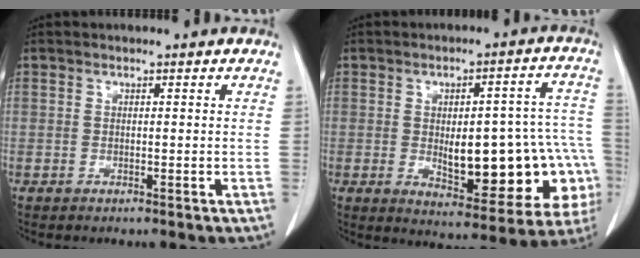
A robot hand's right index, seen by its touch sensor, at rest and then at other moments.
{"total": 19.7, "force": [-3.4, 7.3, 18.0], "torque": [-0.162, 0.035, -0.017]}